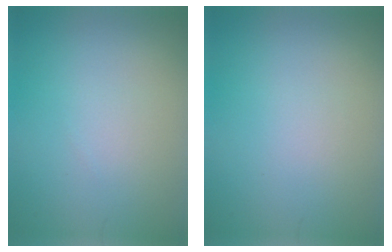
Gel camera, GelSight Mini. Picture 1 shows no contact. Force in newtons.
{"total": 0.0}